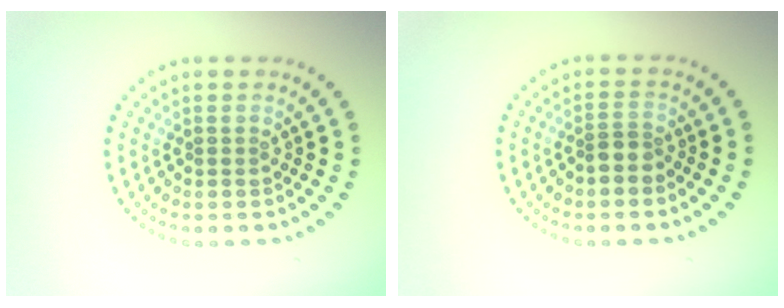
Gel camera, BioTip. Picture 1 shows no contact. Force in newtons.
{"total": 1.8, "press": 1.5, "slide": 1.0}